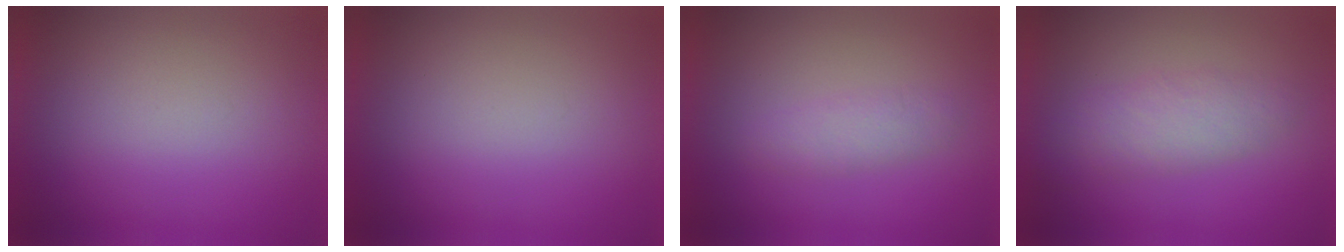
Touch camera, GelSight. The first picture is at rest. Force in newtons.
{"total": 0.0}
{"total": 2.3}
{"total": 3.2}